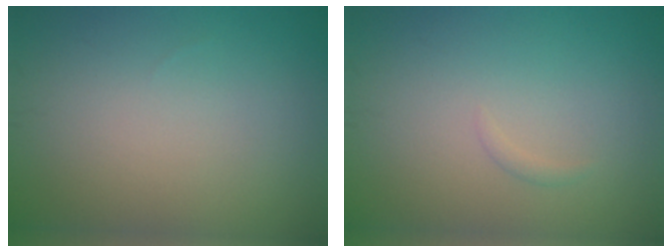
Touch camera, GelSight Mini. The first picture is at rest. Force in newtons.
{"total": 0.5, "press": 0.5, "slide": 0.0}